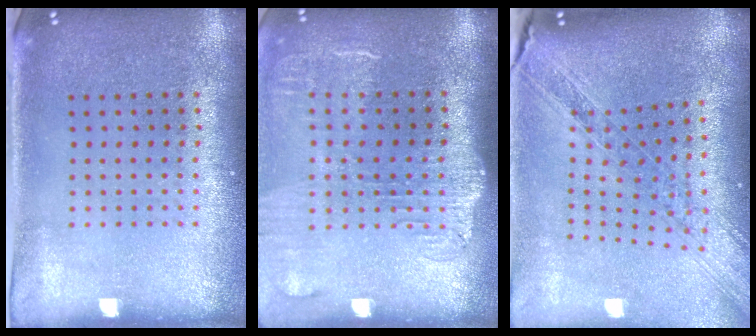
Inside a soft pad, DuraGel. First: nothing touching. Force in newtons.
{"total": 1.9, "press": 1.5, "slide": 1.2}
{"total": 1.7, "press": 1.5, "slide": 0.8}